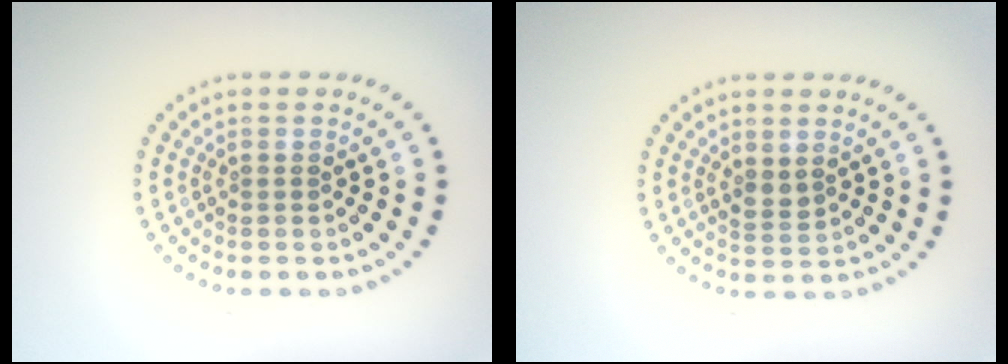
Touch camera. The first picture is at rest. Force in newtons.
{"total": 1.2, "press": 1.1, "slide": 0.5}